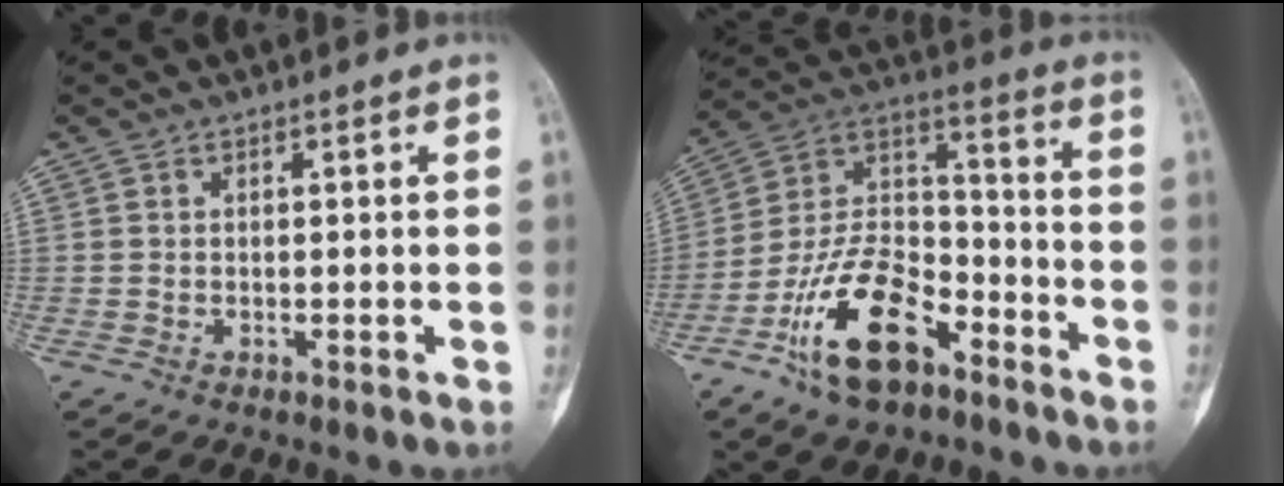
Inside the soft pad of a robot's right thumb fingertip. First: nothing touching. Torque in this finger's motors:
{"motor_torque": [0.42, 0.55, 1.62, -1.15, 0.09]}